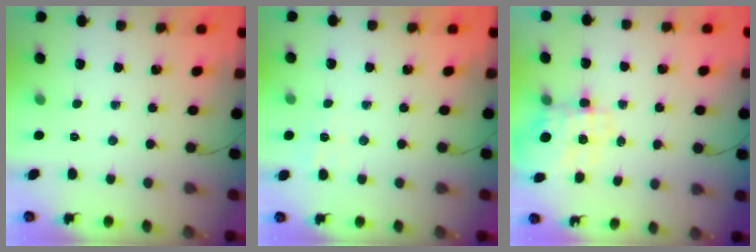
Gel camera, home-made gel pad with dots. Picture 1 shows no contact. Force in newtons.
{"total": 2.4, "press": 1.8, "slide": 1.6}
{"total": 3.3, "press": 3.2, "slide": 1.1}